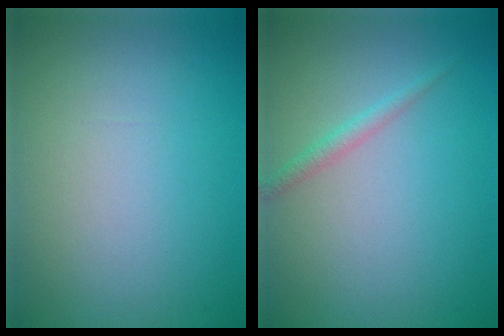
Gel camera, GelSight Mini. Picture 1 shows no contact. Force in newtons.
{"total": 1.2, "press": 1.2, "slide": 0.0}